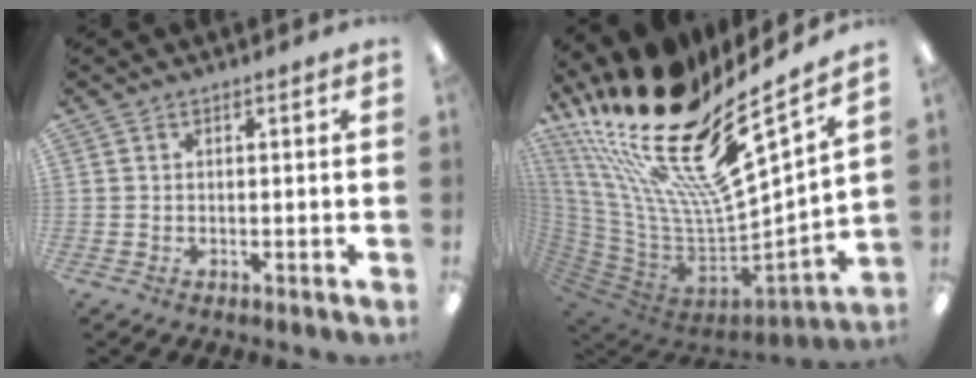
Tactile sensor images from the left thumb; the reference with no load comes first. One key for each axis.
{"total": 26.3, "fx": 15.9, "fy": 8.6, "fz": 19.2, "tx": -0.324, "ty": -0.143, "tz": 0.283}